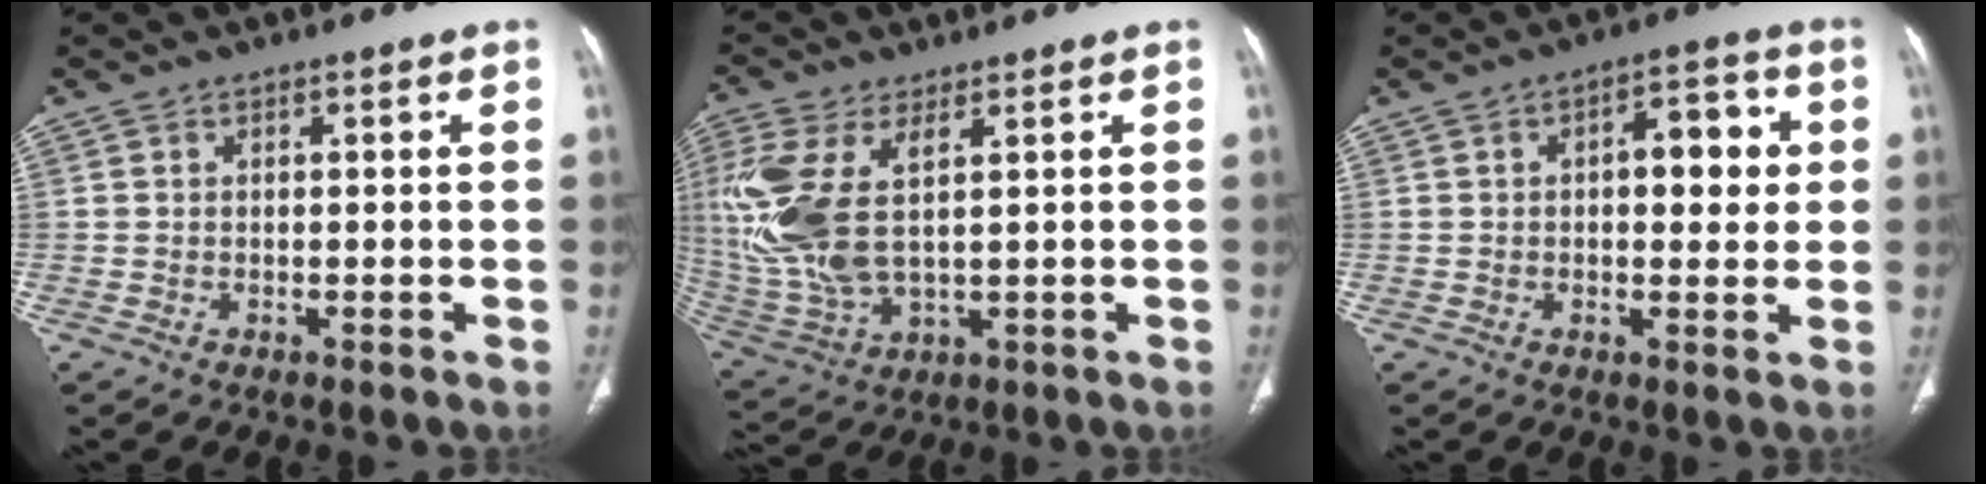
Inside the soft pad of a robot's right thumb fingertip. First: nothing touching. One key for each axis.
{"total": 15.3, "fx": 3.3, "fy": 7.2, "fz": 13.1, "tx": -0.321, "ty": -0.010, "tz": 0.078}
{"total": 8.5, "fx": 1.3, "fy": 4.3, "fz": 7.2, "tx": -0.068, "ty": 0.013, "tz": 0.015}